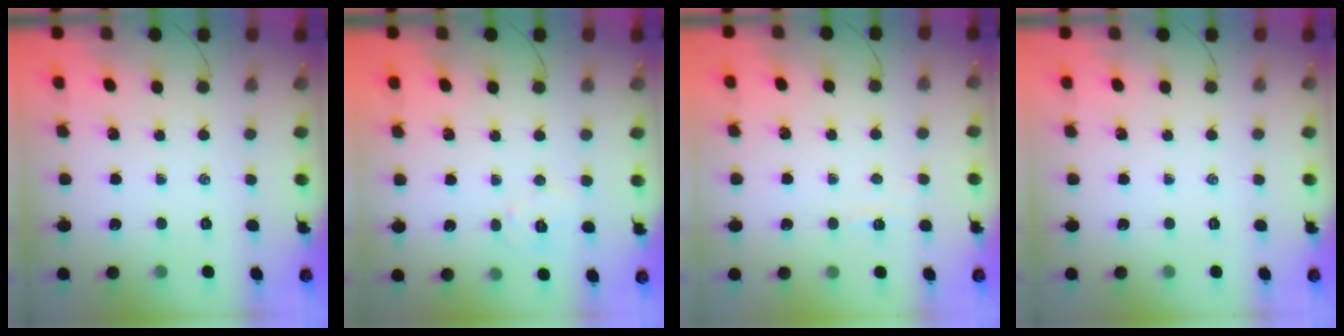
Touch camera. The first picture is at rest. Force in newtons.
{"total": 6.2, "press": 6.1, "slide": 1.2}
{"total": 2.8, "press": 2.7, "slide": 0.9}
{"total": 0.0}